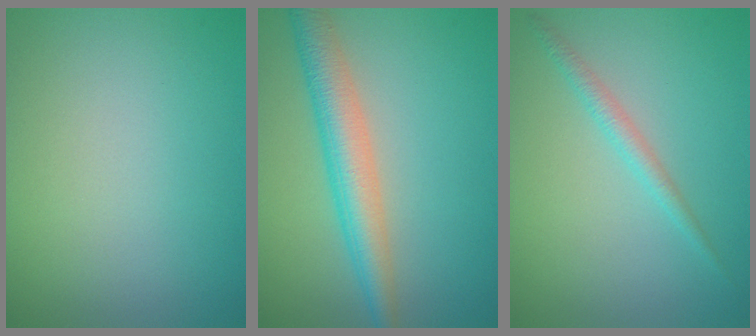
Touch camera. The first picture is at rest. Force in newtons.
{"total": 4.7, "press": 4.7, "slide": 0.1}
{"total": 1.5, "press": 1.5, "slide": 0.1}